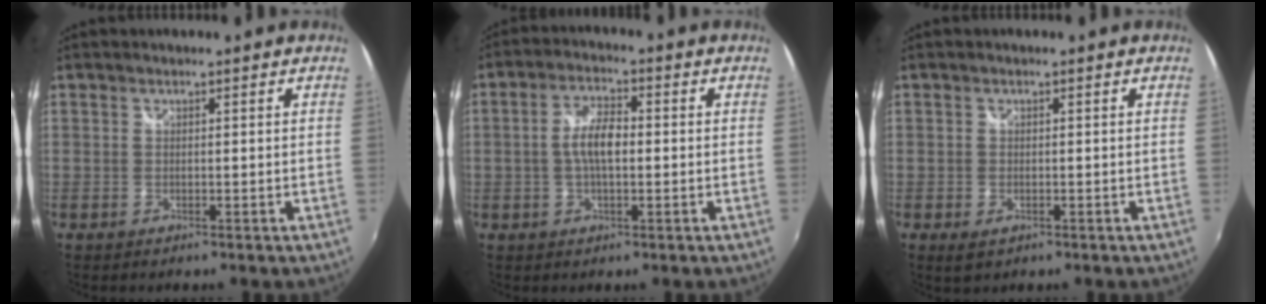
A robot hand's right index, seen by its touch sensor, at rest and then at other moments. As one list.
[{"total": 5.8, "force": [-0.4, 2.2, 5.3], "torque": [-0.102, 0.009, -0.009]}, {"total": 2.1, "force": [-0.9, 1.3, 1.3], "torque": [-0.023, -0.006, -0.014]}]